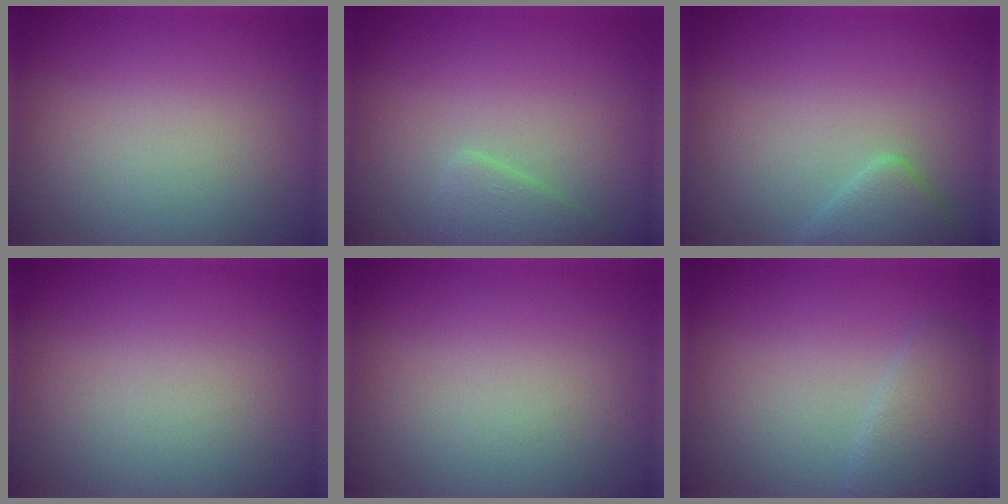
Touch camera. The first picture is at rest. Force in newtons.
{"total": 1.7, "press": 1.7, "slide": 0.2}
{"total": 2.6, "press": 2.6, "slide": 0.2}
{"total": 0.0}
{"total": 0.0}
{"total": 2.8, "press": 2.8, "slide": 0.2}